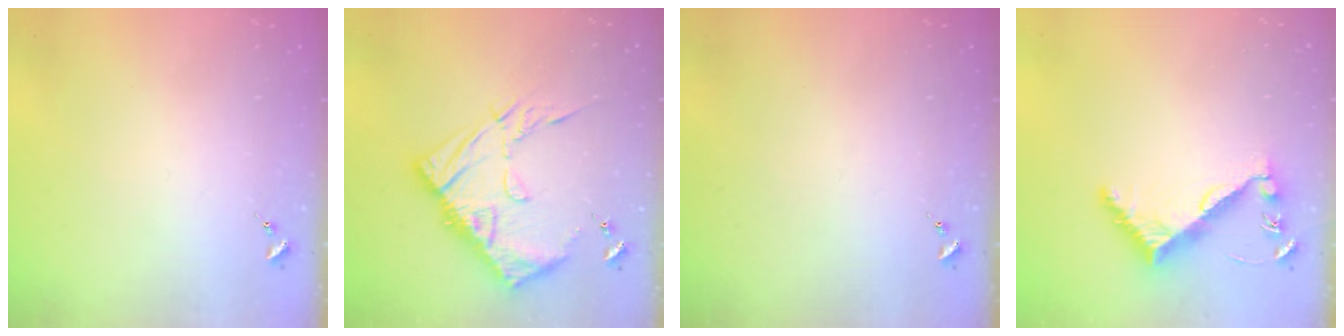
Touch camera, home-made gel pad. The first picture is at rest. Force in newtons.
{"total": 16.8, "press": 16.7, "slide": 1.7}
{"total": 0.0}
{"total": 7.5, "press": 7.4, "slide": 0.6}